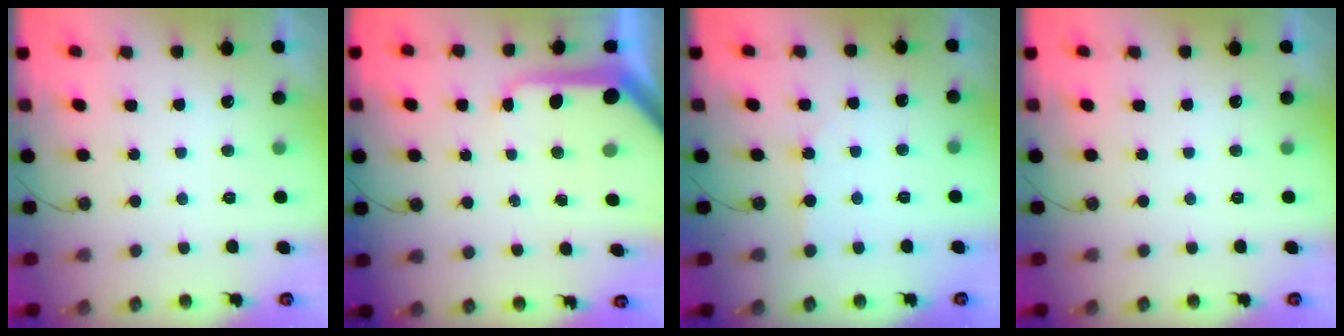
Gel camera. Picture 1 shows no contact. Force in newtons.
{"total": 10.3, "press": 10.2, "slide": 1.2}
{"total": 2.7, "press": 2.7, "slide": 0.5}
{"total": 0.0}